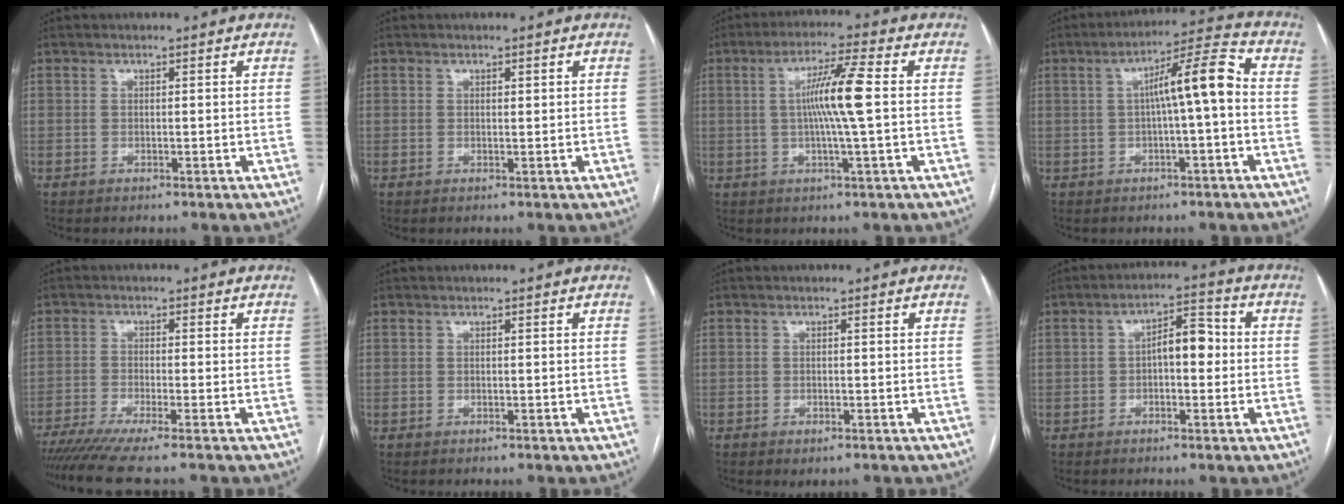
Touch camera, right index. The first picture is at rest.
{"total": 0.5, "force": [0.3, 0.2, 0.4], "torque": [-0.007, -0.001, 0.004]}
{"total": 8.3, "force": [0.5, -0.7, 8.3], "torque": [-0.149, 0.003, 0.007]}
{"total": 8.7, "force": [0.1, 0.4, 8.6], "torque": [-0.136, 0.027, -0.001]}
{"total": 9.9, "force": [-8.2, -0.8, 5.6], "torque": [-0.084, -0.020, -0.134]}
{"total": 0.0}
{"total": 1.0, "force": [-0.6, 0.5, 0.7], "torque": [-0.010, -0.001, -0.003]}
{"total": 5.7, "force": [-0.1, 2.4, 5.2], "torque": [-0.081, 0.026, -0.006]}